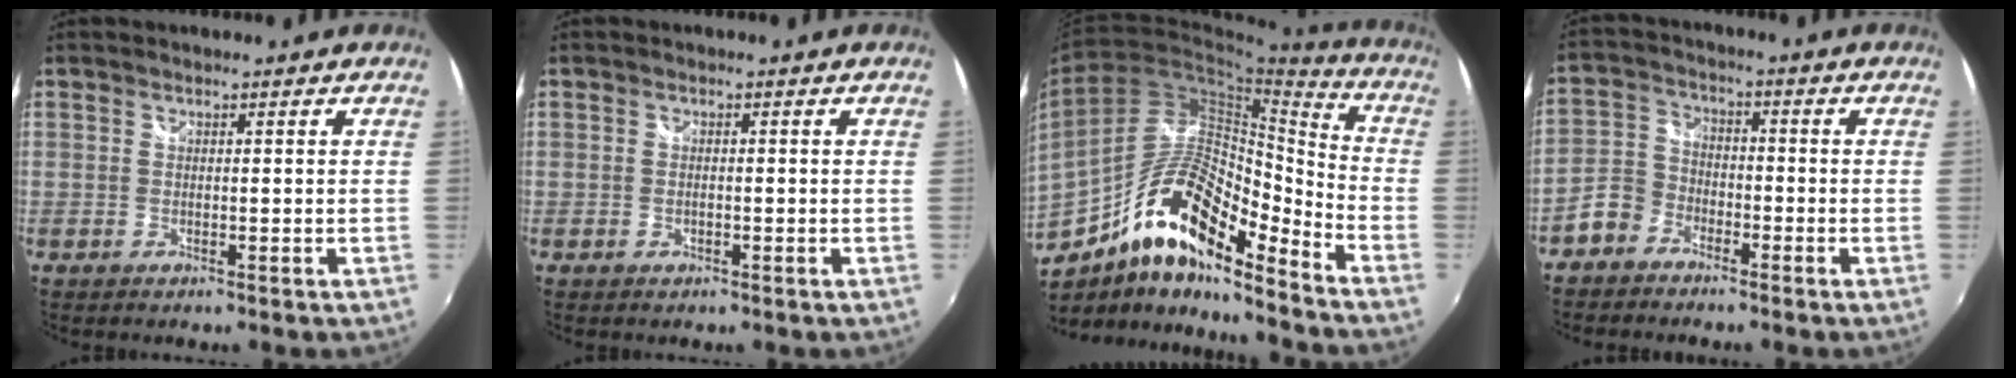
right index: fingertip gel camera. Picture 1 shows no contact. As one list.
[{"total": 0.9, "force": [-0.3, 0.5, 0.6], "torque": [-0.013, 0.000, -0.006]}, {"total": 18.5, "force": [-11.8, 5.7, 13.0], "torque": [-0.233, 0.003, -0.220]}, {"total": 5.9, "force": [-4.1, 4.0, 1.5], "torque": [-0.033, 0.019, -0.086]}]